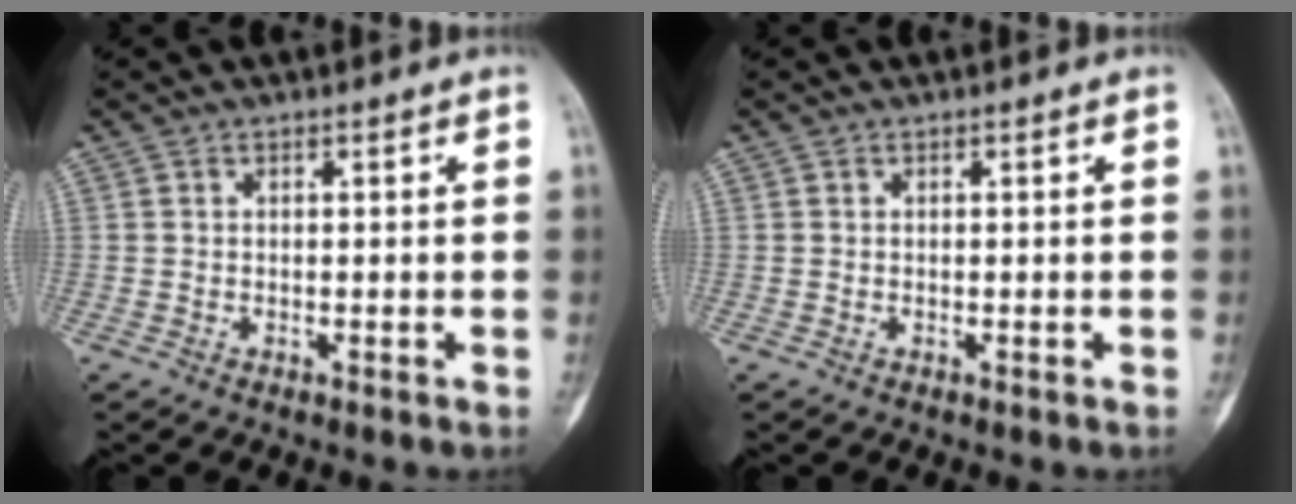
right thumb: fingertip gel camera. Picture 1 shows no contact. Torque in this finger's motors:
{"motor_torque": [-0.02, 0.01, 0.00, 0.00, 0.01]}